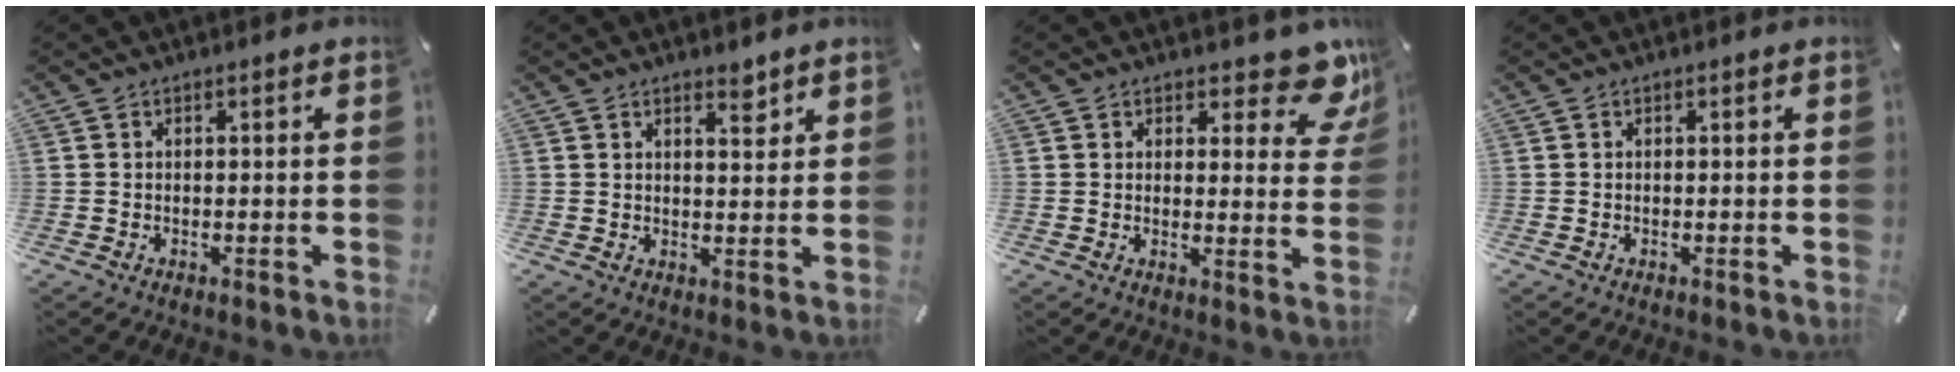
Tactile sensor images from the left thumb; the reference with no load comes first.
{"total": 3.4, "force": [2.7, 1.3, 1.8], "torque": [-0.007, -0.021, 0.041]}
{"total": 8.8, "force": [6.6, 3.9, 4.4], "torque": [-0.032, -0.053, 0.111]}
{"total": 0.0}